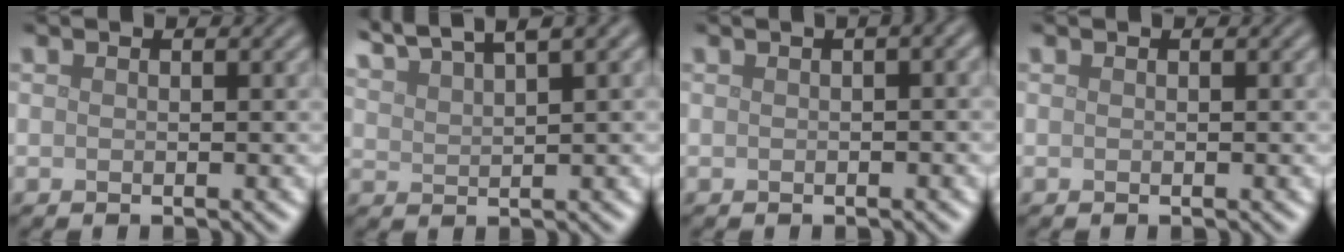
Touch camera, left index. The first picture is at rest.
{"total": 6.2, "force": [5.0, 1.0, 3.5], "torque": [-0.055, 0.020, 0.083]}
{"total": 2.6, "force": [0.6, 0.9, 2.4], "torque": [-0.025, 0.010, 0.010]}
{"total": 0.0}